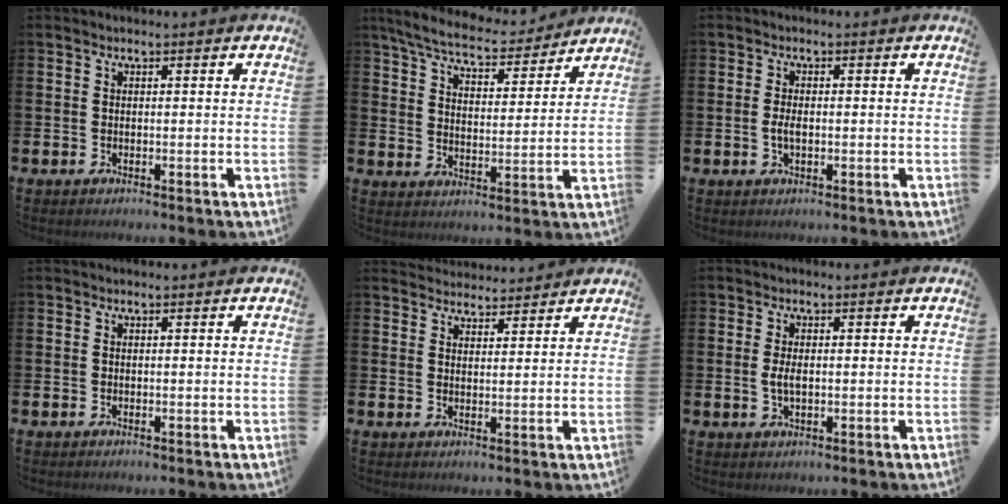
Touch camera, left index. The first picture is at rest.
{"total": 7.1, "force": [6.7, 1.3, 2.2], "torque": [-0.066, -0.042, 0.114]}
{"total": 2.0, "force": [-0.3, 1.0, 1.7], "torque": [-0.027, 0.000, -0.008]}
{"total": 0.0}
{"total": 3.4, "force": [3.3, 0.8, -0.3], "torque": [-0.001, -0.016, 0.061]}
{"total": 2.3, "force": [0.0, 1.1, 2.0], "torque": [-0.034, 0.002, -0.004]}